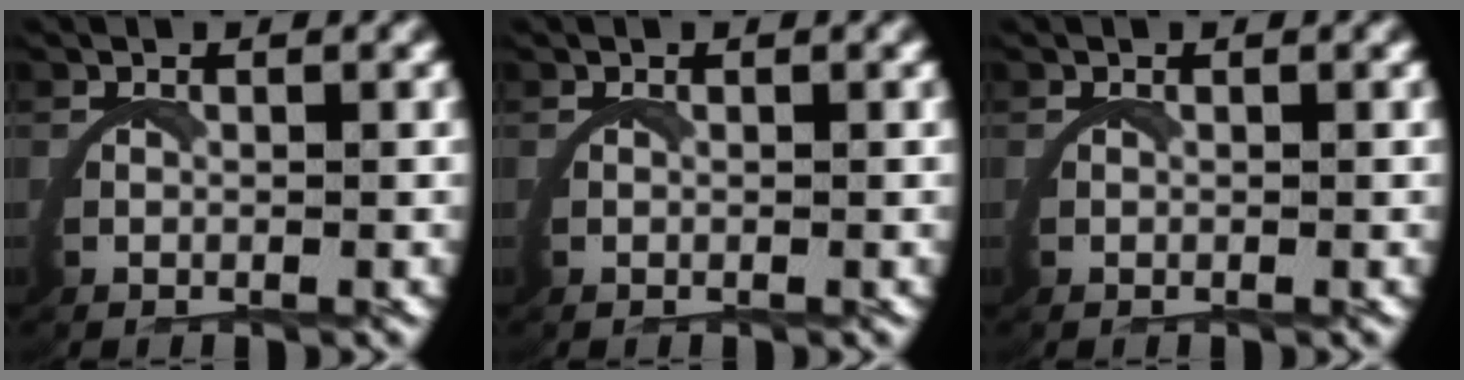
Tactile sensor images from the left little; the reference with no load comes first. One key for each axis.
{"total": 0.0}
{"total": 0.0}